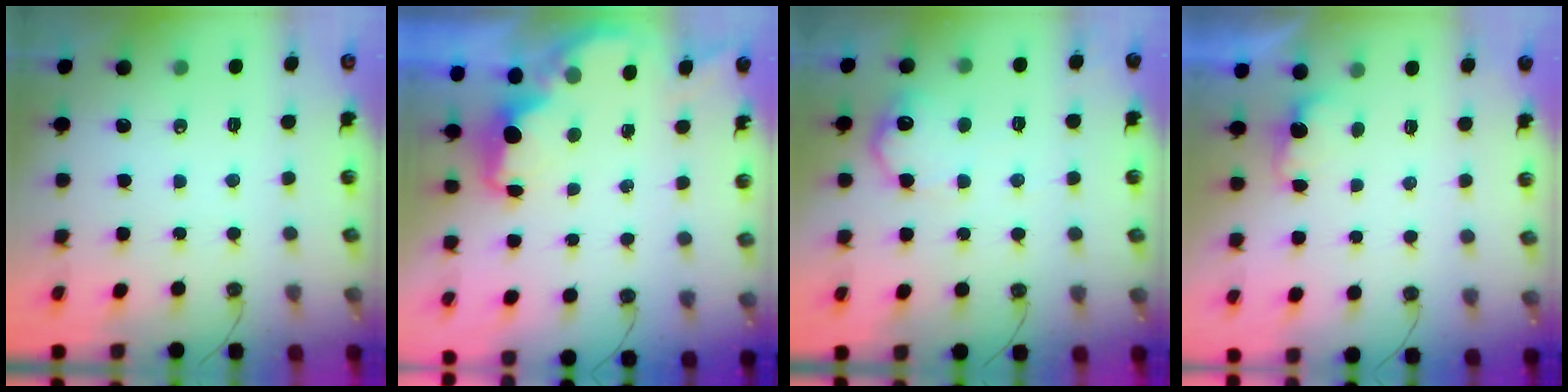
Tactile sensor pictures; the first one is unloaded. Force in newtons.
{"total": 2.0, "press": 1.8, "slide": 0.8}
{"total": 10.5, "press": 10.5, "slide": 0.5}
{"total": 2.0, "press": 1.7, "slide": 0.9}